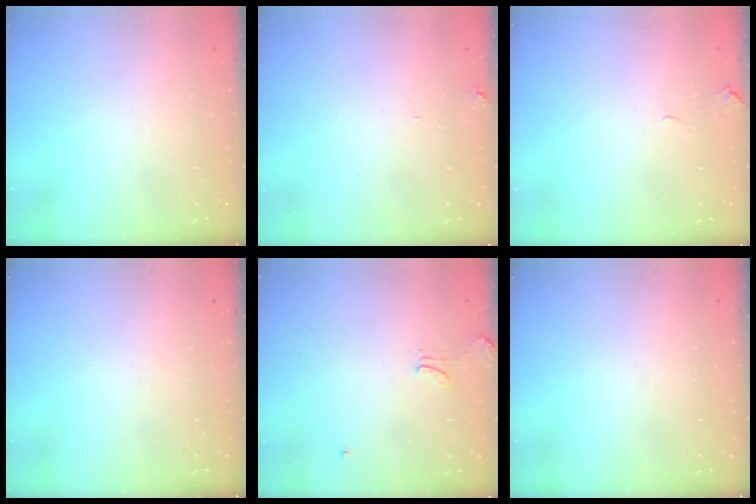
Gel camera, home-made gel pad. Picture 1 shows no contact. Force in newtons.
{"total": 1.3, "press": 1.2, "slide": 0.5}
{"total": 1.1, "press": 1.0, "slide": 0.3}
{"total": 0.0}
{"total": 1.3, "press": 1.2, "slide": 0.5}
{"total": 0.0}